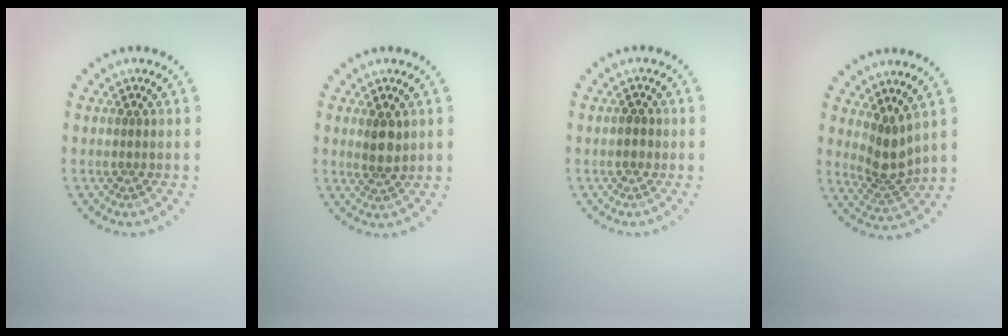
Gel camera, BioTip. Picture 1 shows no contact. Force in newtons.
{"total": 2.0, "press": 1.8, "slide": 0.9}
{"total": 1.0, "press": 1.0, "slide": 0.1}
{"total": 2.8, "press": 2.1, "slide": 1.9}